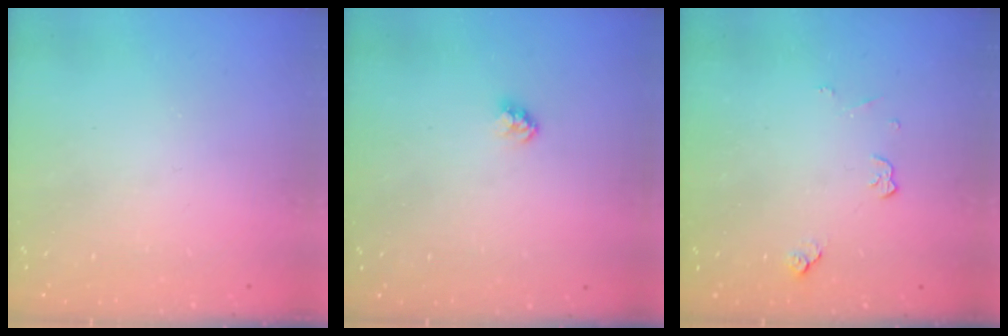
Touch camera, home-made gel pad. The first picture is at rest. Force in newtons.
{"total": 2.4, "press": 2.4, "slide": 0.1}
{"total": 4.8, "press": 4.7, "slide": 0.7}